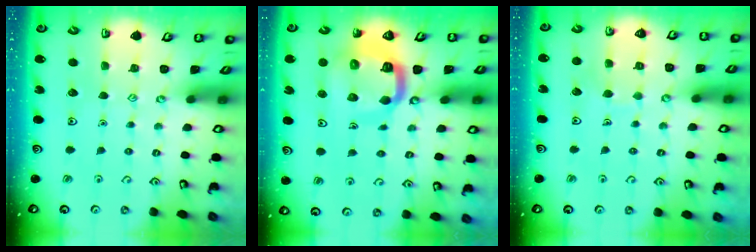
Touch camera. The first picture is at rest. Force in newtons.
{"total": 11.9, "press": 11.8, "slide": 1.3}
{"total": 4.2, "press": 4.1, "slide": 0.4}